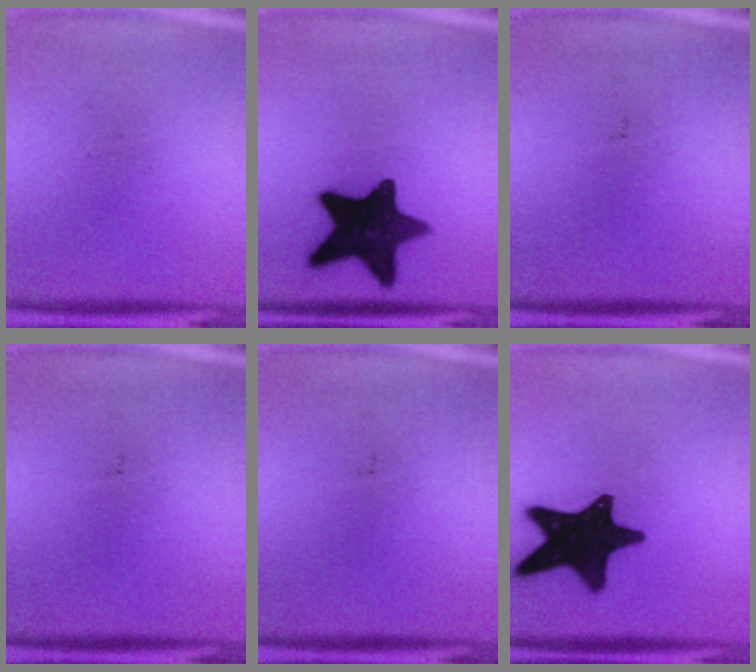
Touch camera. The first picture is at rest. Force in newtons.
{"total": 16.0}
{"total": 0.0}
{"total": 0.0}
{"total": 0.0}
{"total": 18.2}